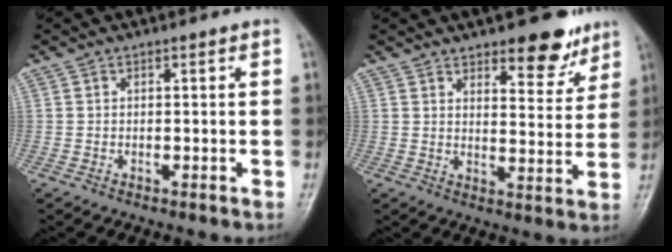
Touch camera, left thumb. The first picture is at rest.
{"total": 9.8, "force": [6.8, 4.0, 5.9], "torque": [-0.043, -0.042, 0.096]}